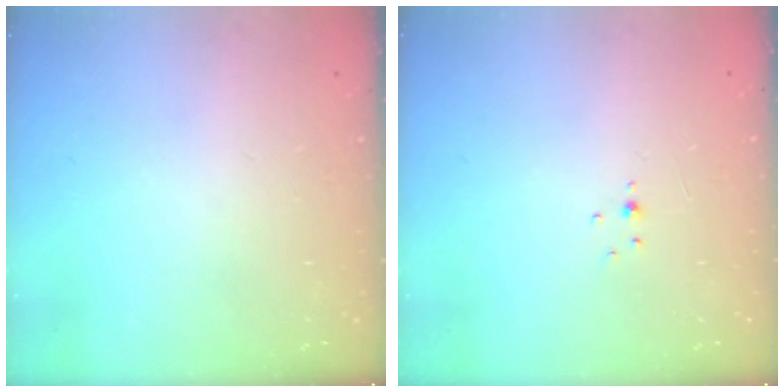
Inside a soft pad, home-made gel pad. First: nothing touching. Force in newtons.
{"total": 1.5, "press": 1.5, "slide": 0.3}